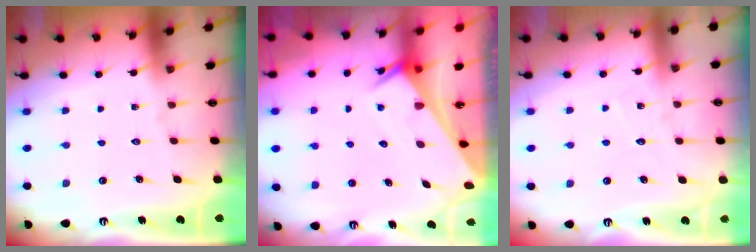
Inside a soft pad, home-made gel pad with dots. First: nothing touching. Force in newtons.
{"total": 2.6, "press": 2.6, "slide": 0.1}
{"total": 3.3, "press": 3.3, "slide": 0.3}